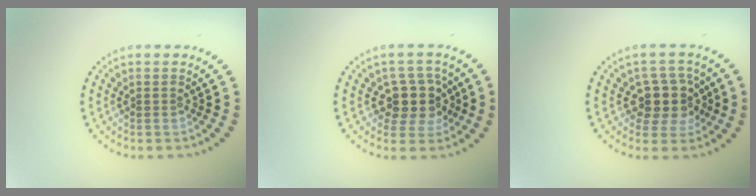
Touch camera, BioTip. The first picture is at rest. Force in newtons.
{"total": 3.3, "press": 2.9, "slide": 1.7}
{"total": 3.4, "press": 2.9, "slide": 1.6}